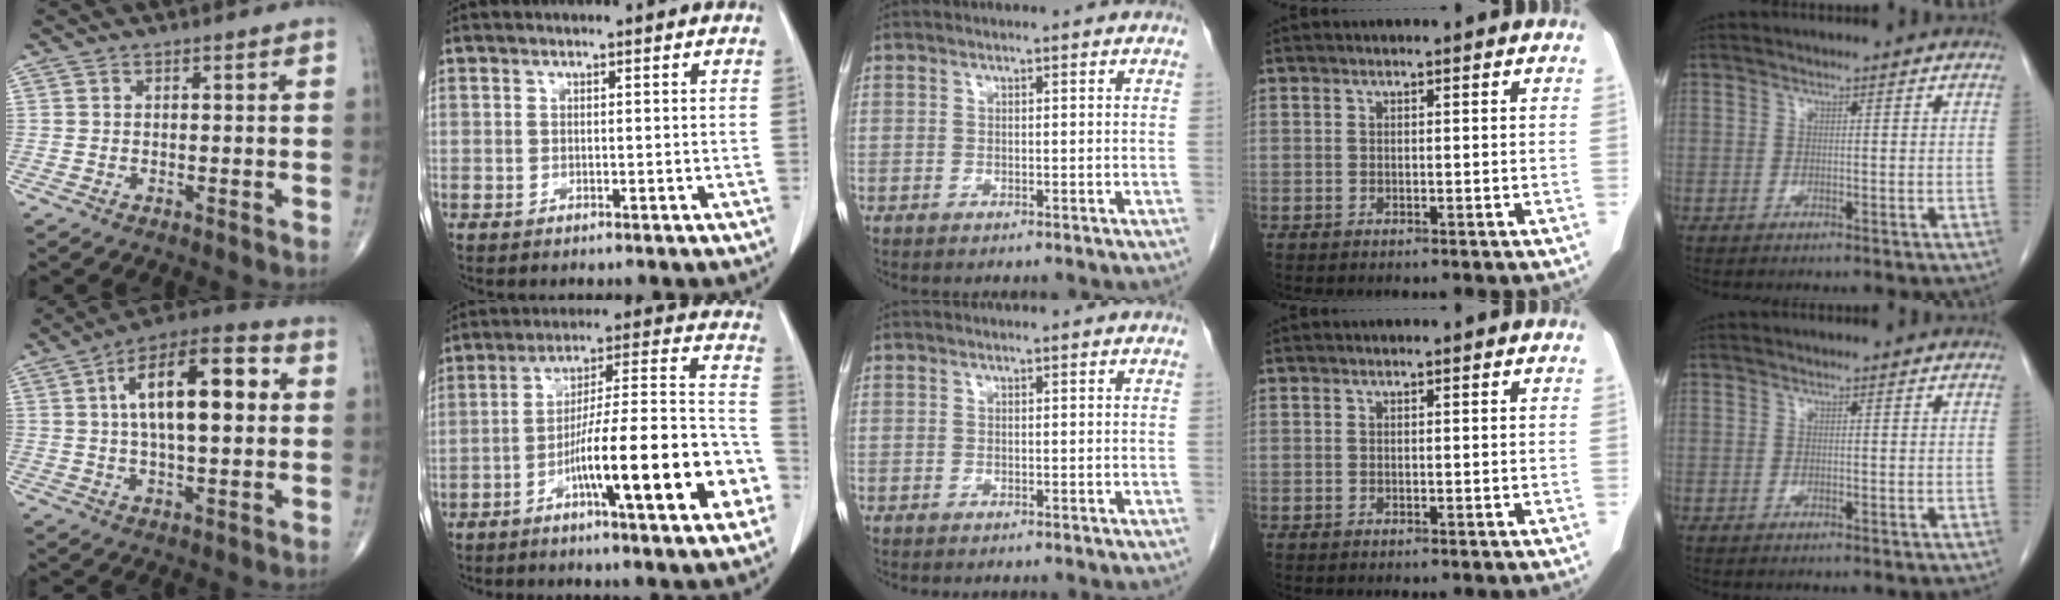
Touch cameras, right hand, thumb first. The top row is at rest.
{"thumb": {"total": 18.1, "force": [3.4, 7.5, 16.1], "torque": [-0.244, 0.022, 0.046]}, "index": {"total": 20.0, "force": [-7.6, 2.1, 18.3], "torque": [-0.244, 0.015, -0.114]}}